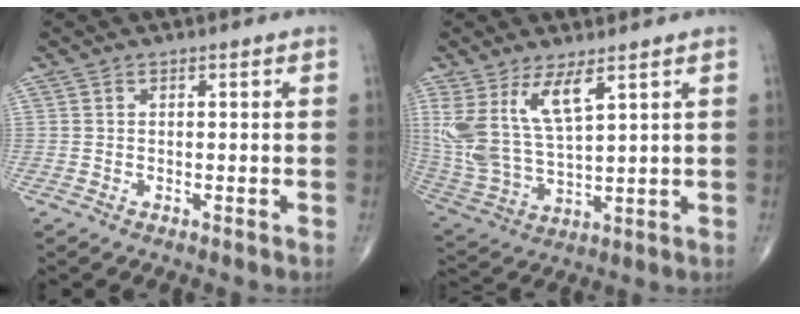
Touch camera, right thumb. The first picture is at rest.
{"total": 13.3, "force": [6.2, 5.0, 10.6], "torque": [-0.225, -0.029, 0.139]}